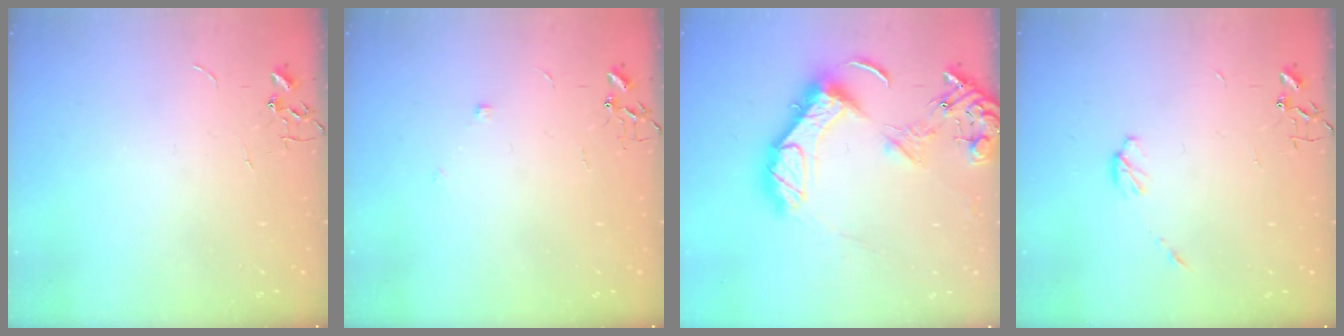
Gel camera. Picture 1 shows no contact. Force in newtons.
{"total": 4.3, "press": 4.2, "slide": 1.1}
{"total": 16.8, "press": 16.6, "slide": 2.3}
{"total": 4.9, "press": 4.9, "slide": 0.6}